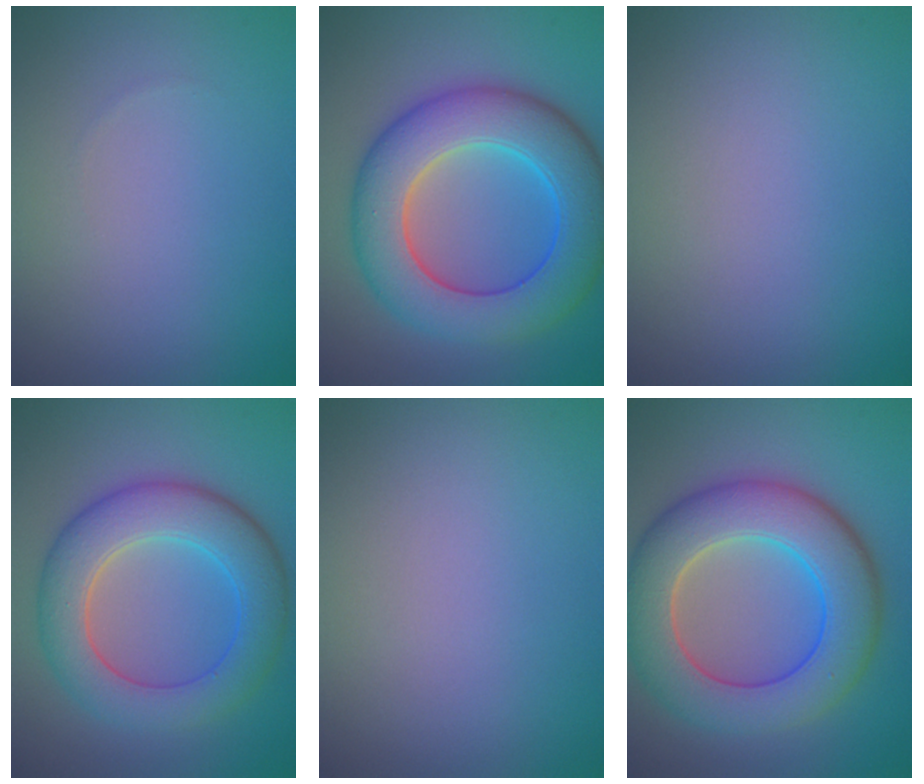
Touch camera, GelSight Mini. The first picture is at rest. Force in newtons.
{"total": 10.2, "press": 10.2, "slide": 0.2}
{"total": 0.0}
{"total": 7.4, "press": 7.4, "slide": 0.5}
{"total": 0.0}
{"total": 9.4, "press": 9.4, "slide": 0.5}